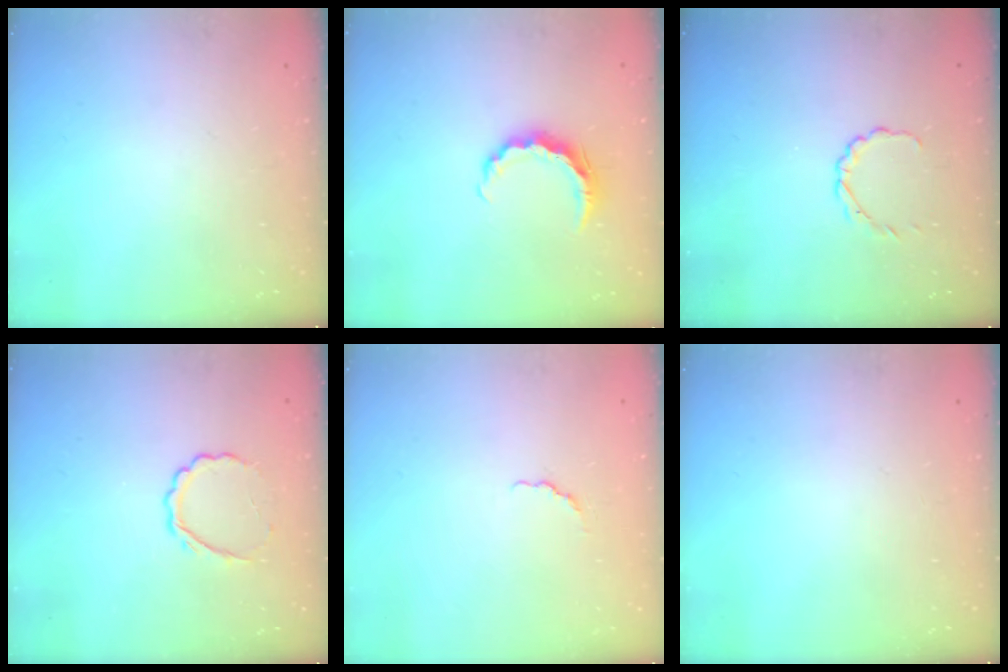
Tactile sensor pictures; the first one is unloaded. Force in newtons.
{"total": 7.1, "press": 7.0, "slide": 0.7}
{"total": 2.4, "press": 2.2, "slide": 0.9}
{"total": 4.8, "press": 4.6, "slide": 1.0}
{"total": 1.5, "press": 1.3, "slide": 0.7}
{"total": 0.0}